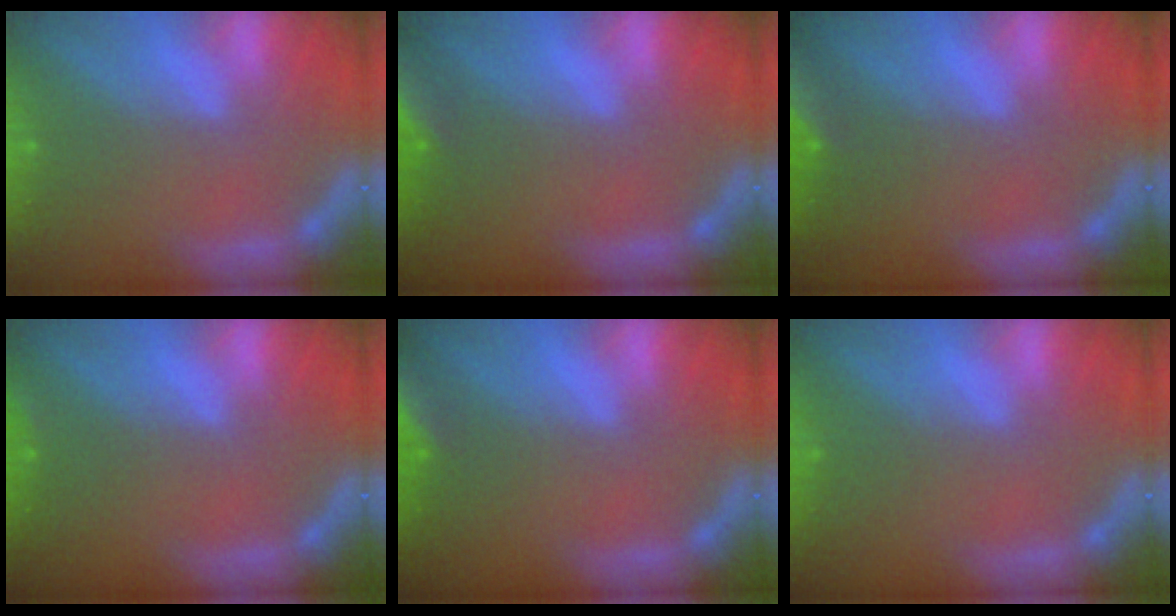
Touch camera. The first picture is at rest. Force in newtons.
{"total": 6.5}
{"total": 8.0}
{"total": 0.9}
{"total": 5.0}
{"total": 0.0}